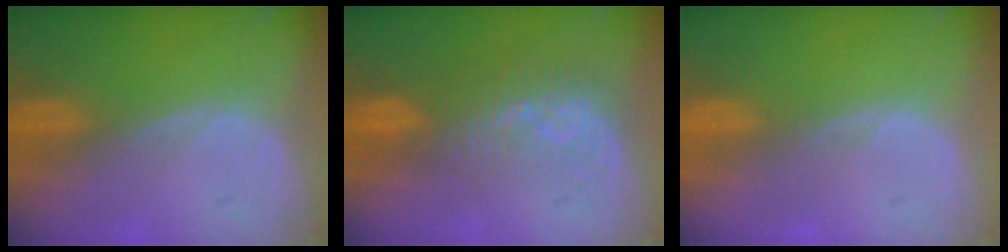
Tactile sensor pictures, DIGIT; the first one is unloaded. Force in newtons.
{"total": 8.2, "press": 7.3, "slide": 3.7}
{"total": 0.0}